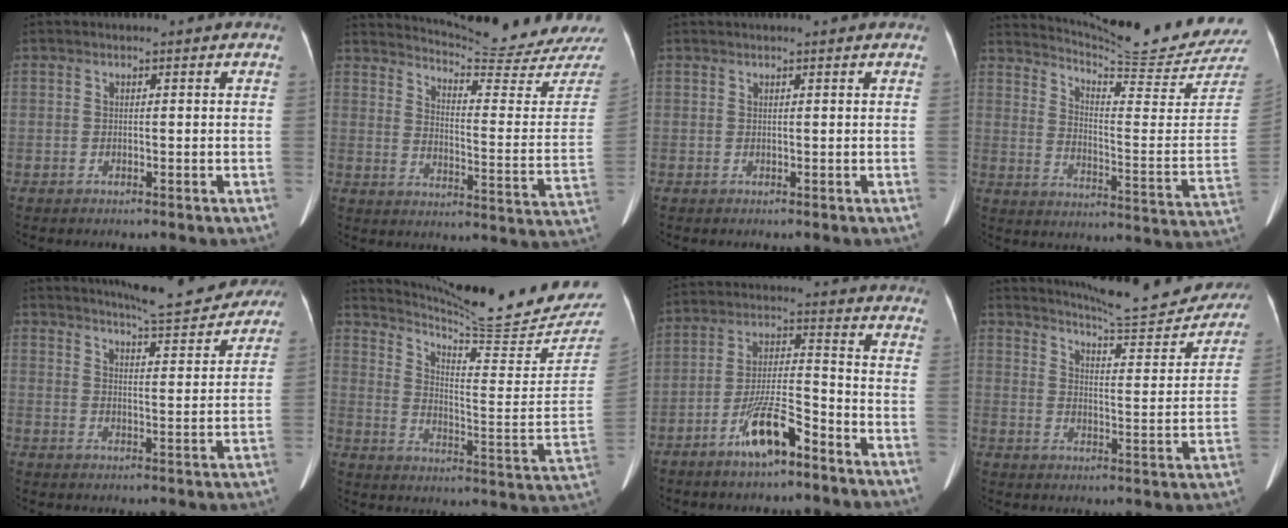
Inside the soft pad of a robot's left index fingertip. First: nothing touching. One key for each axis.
{"total": 22.4, "fx": 21.9, "fy": -0.3, "fz": 4.7, "tx": -0.077, "ty": -0.132, "tz": 0.264}
{"total": 3.0, "fx": 2.7, "fy": -0.1, "fz": 1.3, "tx": -0.015, "ty": 0.030, "tz": 0.035}
{"total": 20.1, "fx": 19.4, "fy": -1.8, "fz": 4.8, "tx": -0.092, "ty": -0.134, "tz": 0.252}
{"total": 12.7, "fx": 11.9, "fy": 1.5, "fz": 4.1, "tx": -0.058, "ty": -0.007, "tz": 0.151}
{"total": 21.3, "fx": 20.1, "fy": -1.1, "fz": 6.9, "tx": -0.127, "ty": -0.111, "tz": 0.275}
{"total": 9.4, "fx": -6.1, "fy": 1.8, "fz": 6.9, "tx": -0.136, "ty": -0.002, "tz": -0.110}
{"total": 19.8, "fx": 18.6, "fy": 1.8, "fz": 6.6, "tx": -0.089, "ty": -0.058, "tz": 0.235}